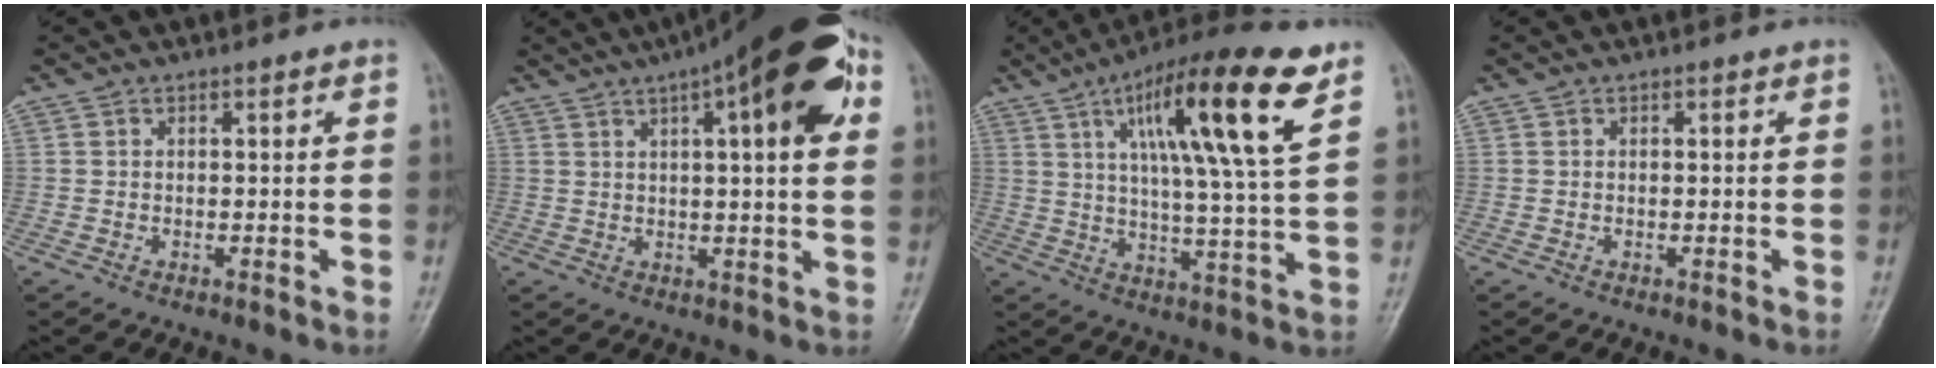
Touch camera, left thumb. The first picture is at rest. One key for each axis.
{"total": 17.9, "fx": 7.4, "fy": 4.7, "fz": 15.6, "tx": -0.212, "ty": 0.015, "tz": 0.098}
{"total": 18.9, "fx": 8.6, "fy": 2.7, "fz": 16.6, "tx": -0.264, "ty": -0.020, "tz": 0.137}
{"total": 0.0}